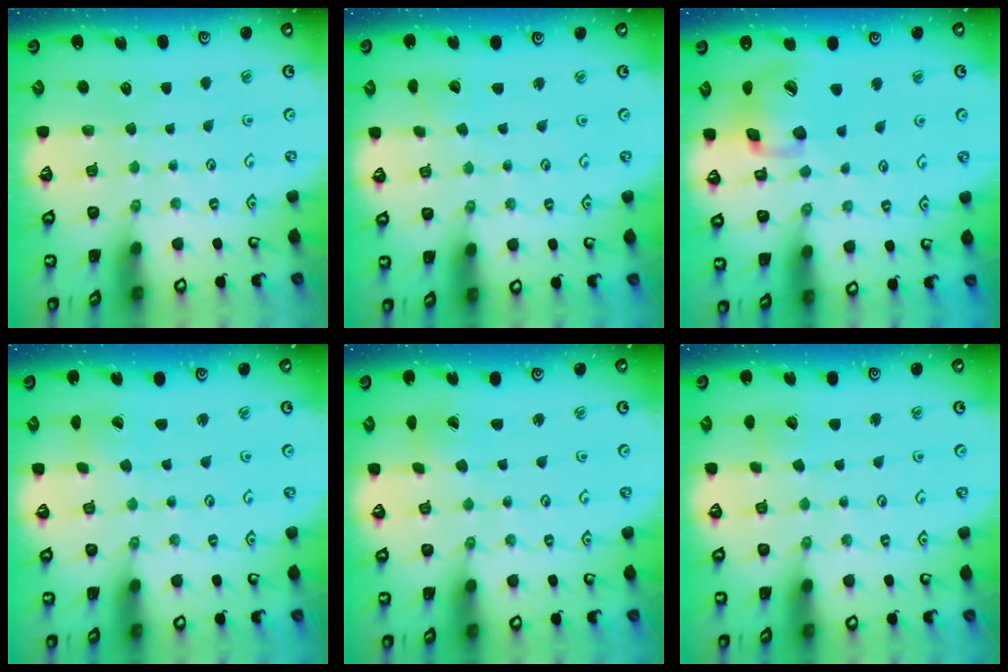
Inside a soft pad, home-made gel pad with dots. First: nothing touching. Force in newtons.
{"total": 2.8, "press": 2.8, "slide": 0.1}
{"total": 15.6, "press": 15.4, "slide": 2.3}
{"total": 0.7, "press": 0.7, "slide": 0.1}
{"total": 0.8, "press": 0.8, "slide": 0.1}
{"total": 5.2, "press": 5.1, "slide": 0.4}